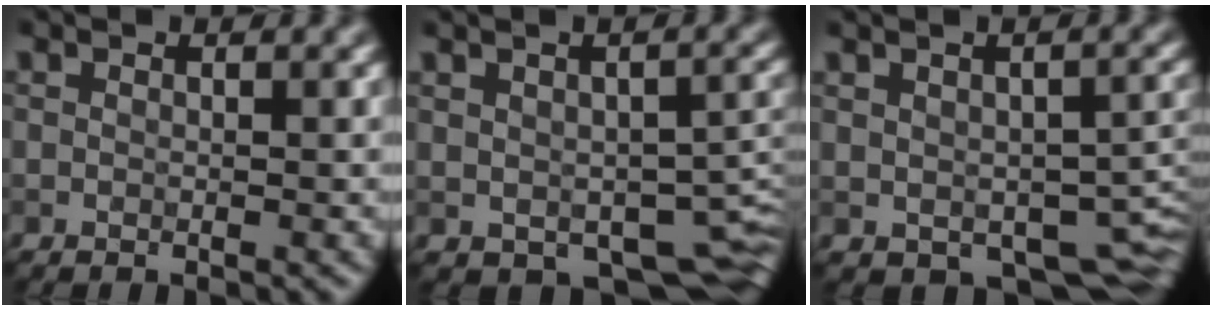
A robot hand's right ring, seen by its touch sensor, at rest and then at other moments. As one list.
[{"total": 6.2, "force": [-3.0, 3.0, 4.6], "torque": [-0.076, -0.019, -0.010]}, {"total": 5.6, "force": [-2.5, 2.8, 4.1], "torque": [-0.070, -0.021, -0.001]}]